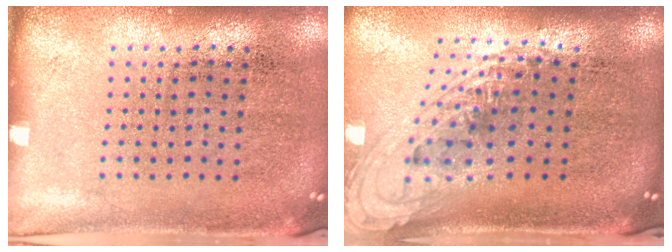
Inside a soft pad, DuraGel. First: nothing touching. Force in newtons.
{"total": 1.9, "press": 1.5, "slide": 1.2}